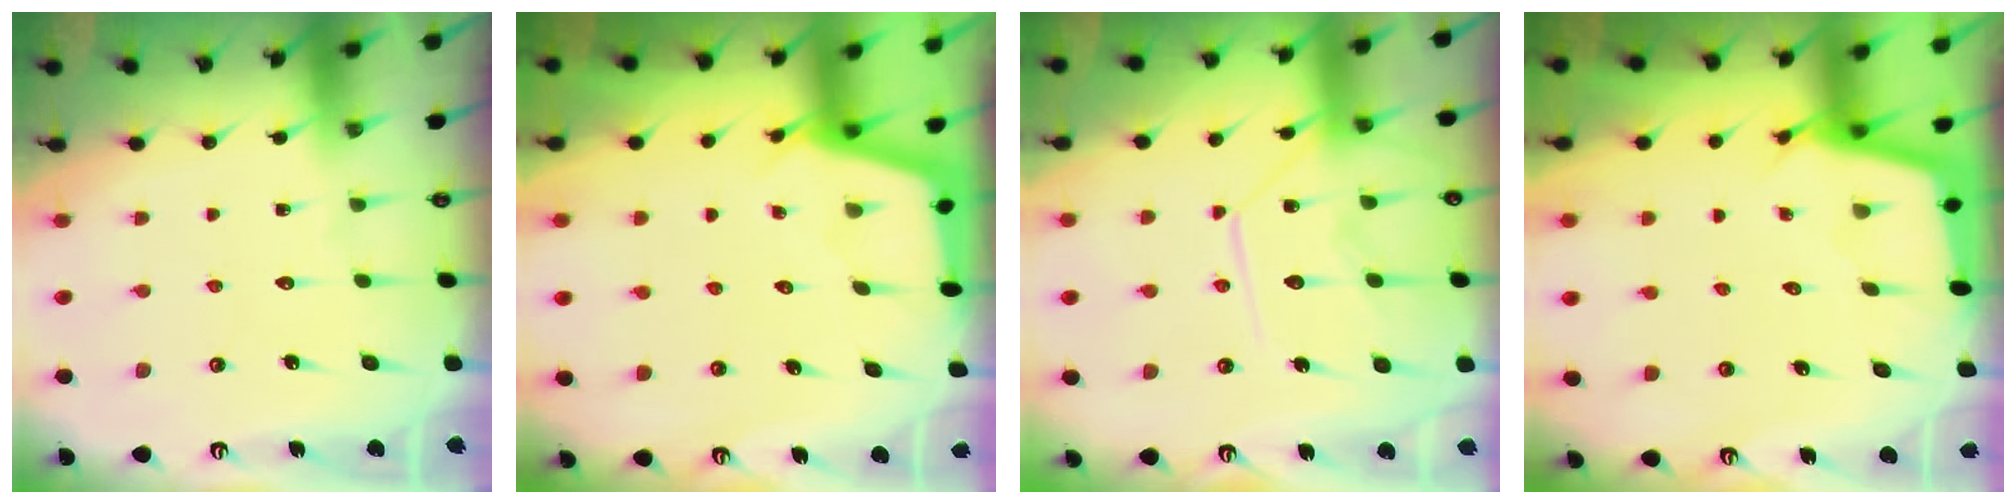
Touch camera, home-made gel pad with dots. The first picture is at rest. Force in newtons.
{"total": 3.0, "press": 2.9, "slide": 0.3}
{"total": 13.2, "press": 13.1, "slide": 1.2}
{"total": 2.5, "press": 2.5, "slide": 0.2}